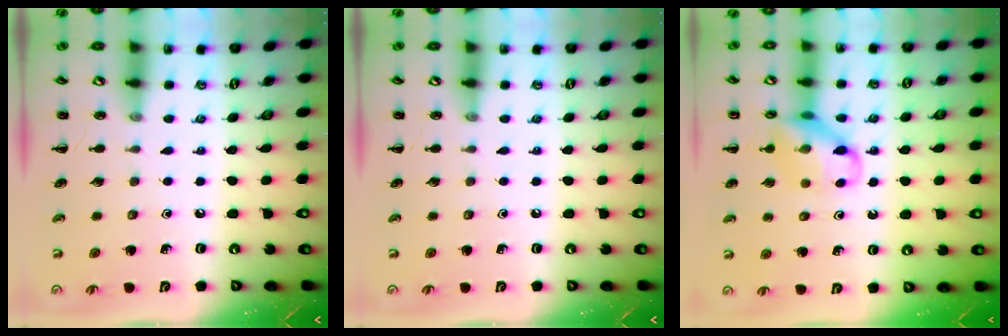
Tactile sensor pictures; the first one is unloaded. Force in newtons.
{"total": 0.0}
{"total": 12.4, "press": 12.3, "slide": 1.6}